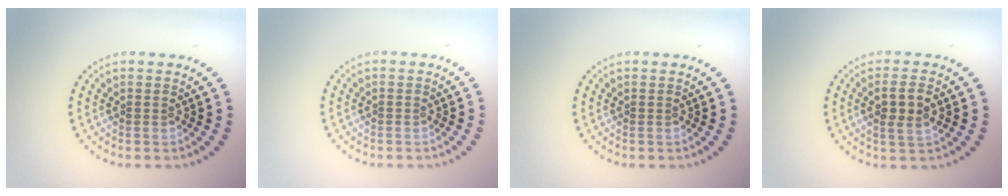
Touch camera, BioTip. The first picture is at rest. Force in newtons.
{"total": 0.0}
{"total": 0.0}
{"total": 2.6, "press": 2.6, "slide": 0.7}